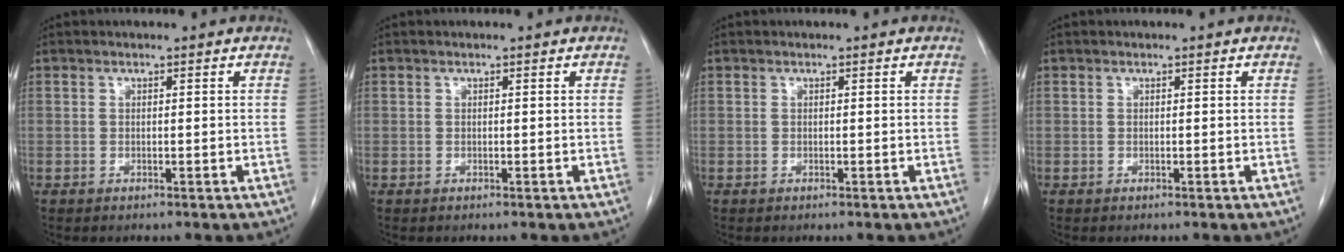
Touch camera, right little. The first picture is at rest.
{"total": 0.0}
{"total": 0.0}
{"total": 0.0}